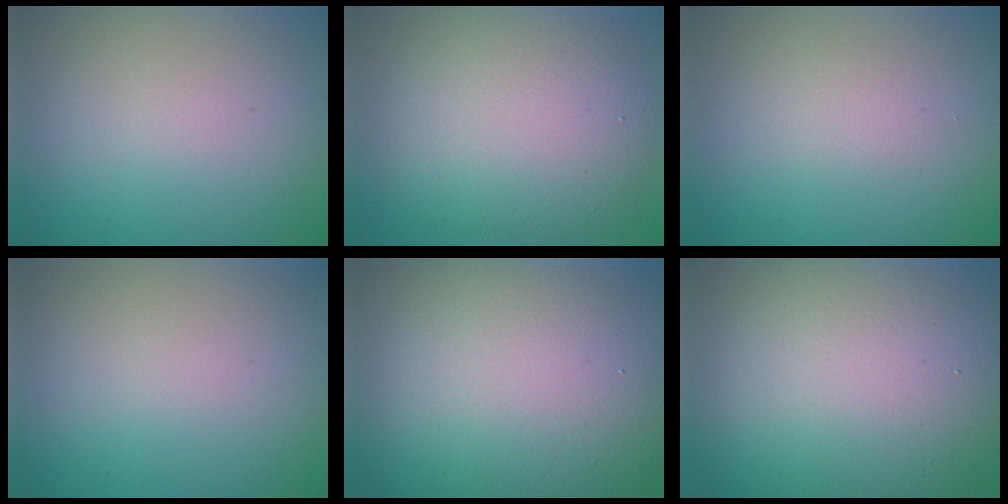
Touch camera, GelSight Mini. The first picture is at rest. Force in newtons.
{"total": 9.3, "press": 9.3, "slide": 0.3}
{"total": 0.9, "press": 0.9, "slide": 0.1}
{"total": 0.0}
{"total": 19.1, "press": 19.1, "slide": 1.0}
{"total": 17.2, "press": 17.2, "slide": 1.0}